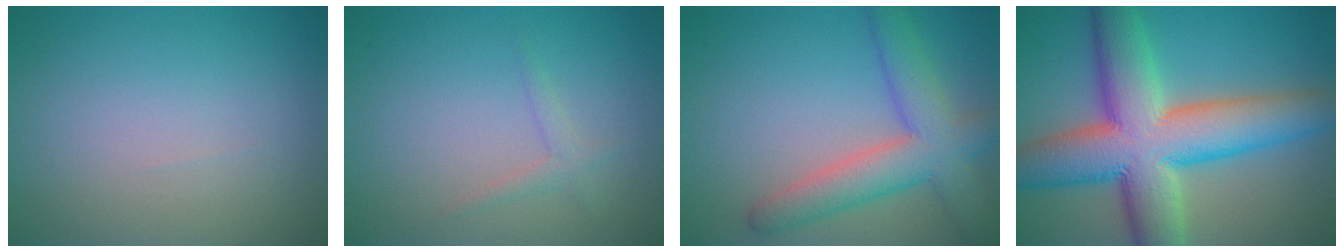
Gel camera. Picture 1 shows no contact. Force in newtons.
{"total": 1.2, "press": 1.1, "slide": 0.1}
{"total": 6.3, "press": 6.3, "slide": 0.3}
{"total": 13.1, "press": 13.1, "slide": 0.5}